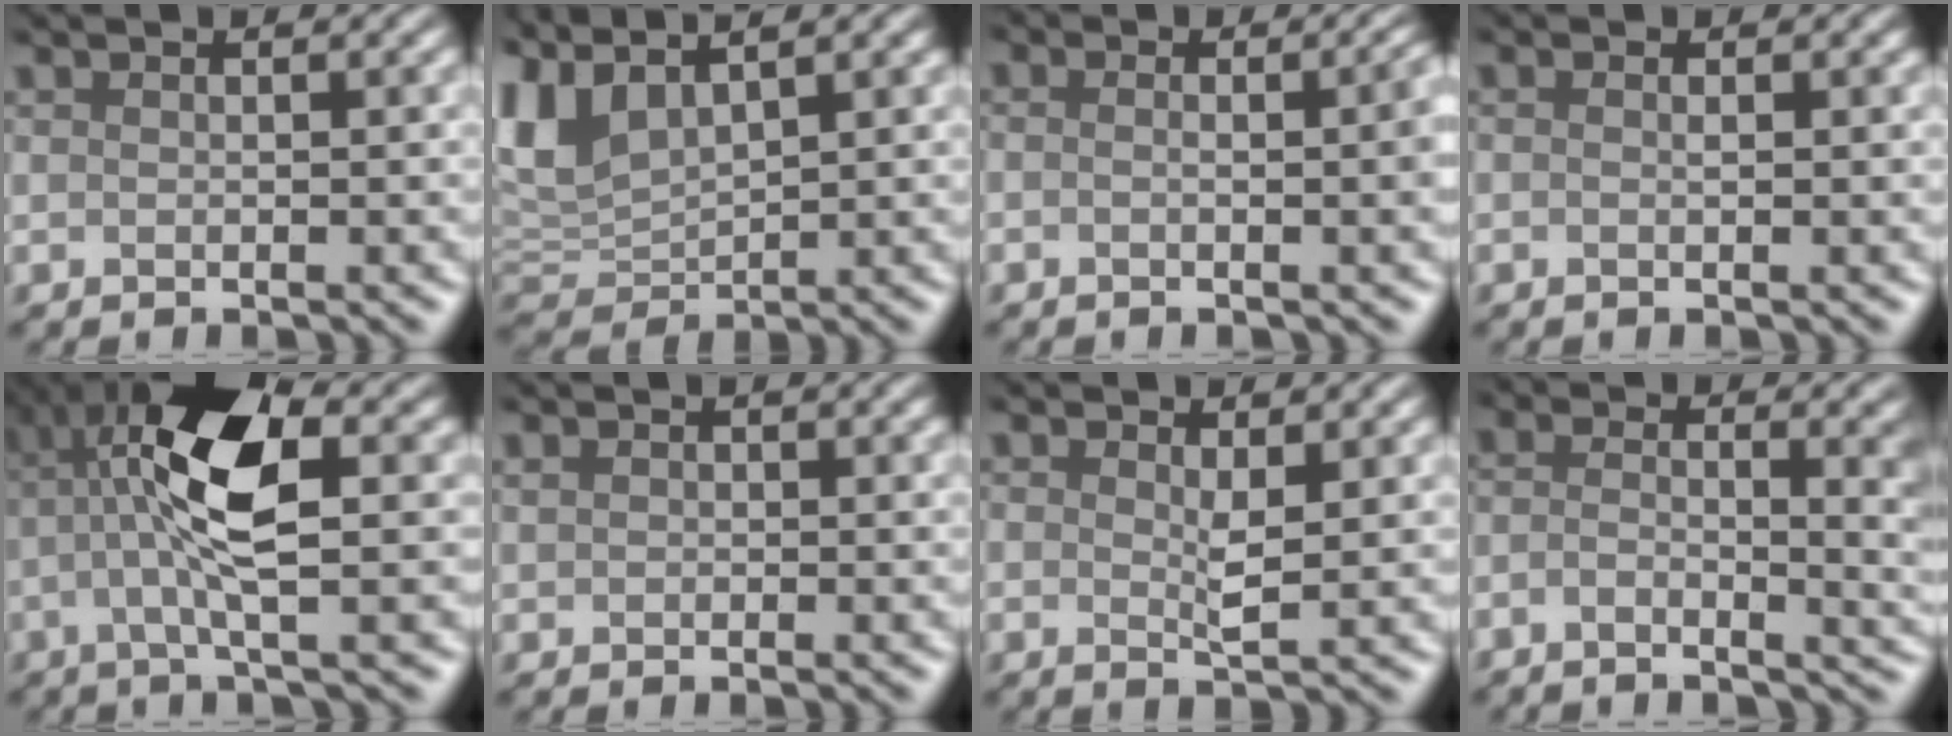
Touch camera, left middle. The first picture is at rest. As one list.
[{"total": 4.1, "force": [2.6, 1.8, 2.6], "torque": [-0.118, 0.012, 0.080]}, {"total": 3.1, "force": [-1.0, 1.4, 2.6], "torque": [-0.007, 0.009, -0.020]}, {"total": 0.0}, {"total": 5.7, "force": [0.1, 0.8, 5.7], "torque": [-0.153, 0.015, 0.022]}, {"total": 1.5, "force": [0.0, -0.9, -1.3], "torque": [0.001, -0.003, 0.016]}, {"total": 1.4, "force": [-0.1, -1.4, -0.3], "torque": [-0.032, -0.006, 0.022]}, {"total": 3.5, "force": [-1.5, 0.7, 3.1], "torque": [-0.069, -0.014, -0.006]}]